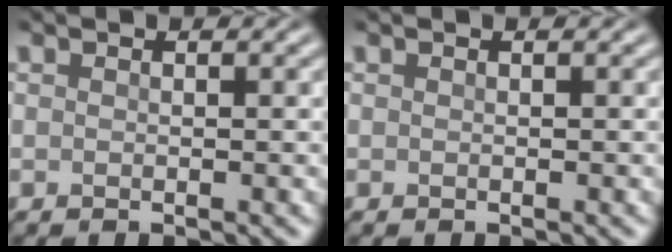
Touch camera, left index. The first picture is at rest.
{"total": 0.0}